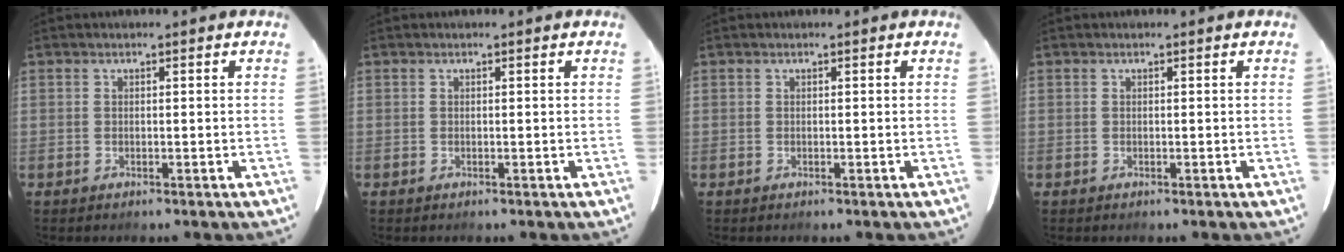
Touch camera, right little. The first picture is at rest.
{"total": 0.0}
{"total": 0.0}
{"total": 0.0}